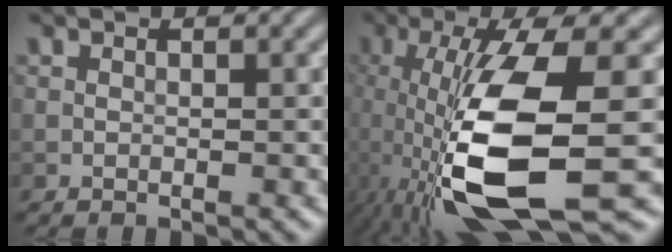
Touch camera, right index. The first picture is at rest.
{"total": 12.9, "force": [-2.9, 3.9, 11.9], "torque": [-0.231, -0.029, -0.047]}